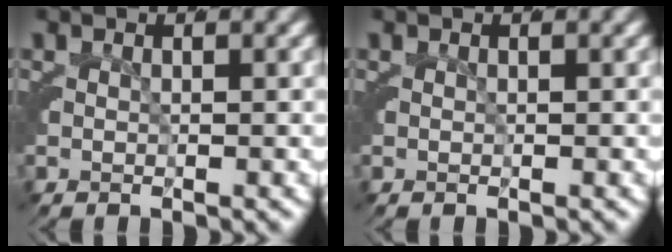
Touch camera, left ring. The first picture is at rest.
{"total": 0.0}